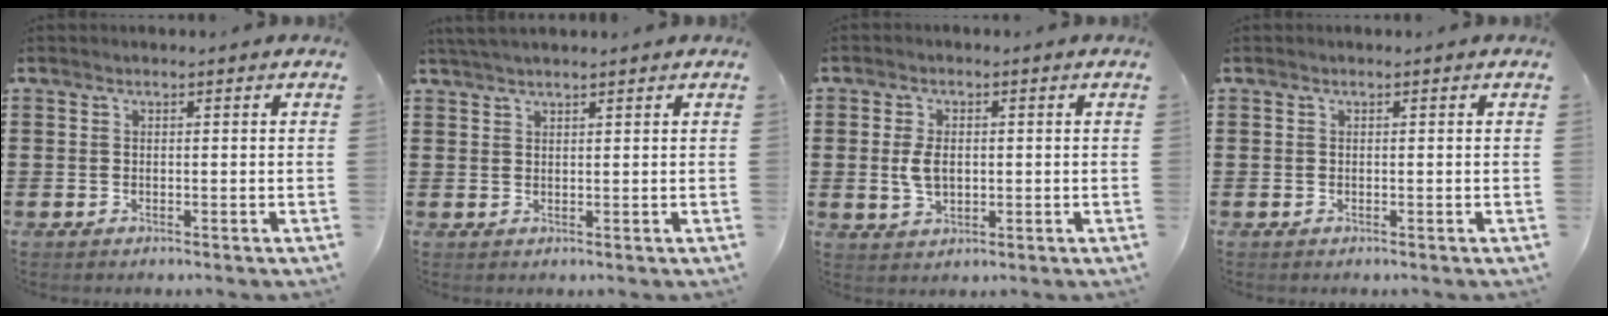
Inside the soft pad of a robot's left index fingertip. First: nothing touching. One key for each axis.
{"total": 1.8, "fx": 1.6, "fy": 0.0, "fz": 0.7, "tx": -0.017, "ty": 0.001, "tz": 0.032}
{"total": 4.3, "fx": 0.2, "fy": 2.5, "fz": 3.5, "tx": -0.085, "ty": 0.002, "tz": -0.001}
{"total": 0.0}